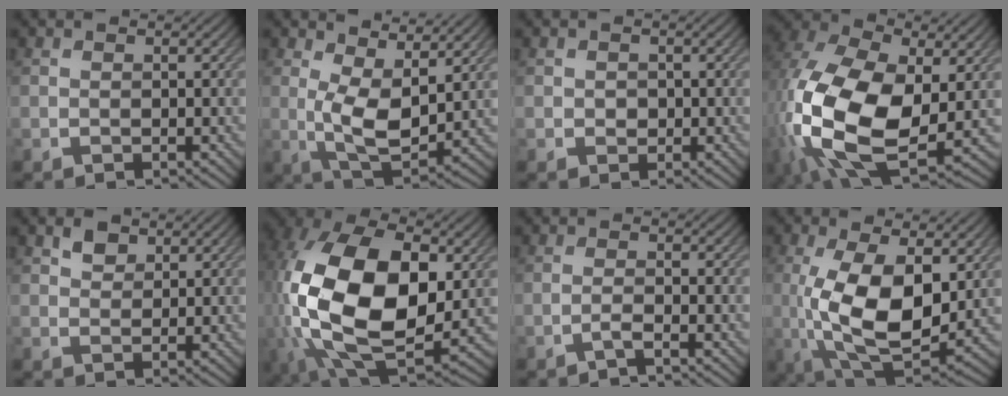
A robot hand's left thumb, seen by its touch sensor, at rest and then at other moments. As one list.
[{"total": 7.3, "force": [2.4, 3.2, 6.1], "torque": [-0.125, -0.007, 0.041]}, {"total": 1.2, "force": [0.1, 1.1, 0.2], "torque": [-0.007, -0.005, -0.004]}, {"total": 18.7, "force": [-2.2, 11.4, 14.7], "torque": [-0.342, -0.032, -0.024]}, {"total": 2.0, "force": [1.6, 1.1, 0.7], "torque": [-0.016, 0.002, 0.028]}, {"total": 20.2, "force": [2.0, 13.1, 15.3], "torque": [-0.360, -0.041, 0.069]}, {"total": 1.5, "force": [-1.0, 0.0, 1.1], "torque": [-0.018, 0.010, -0.033]}, {"total": 13.3, "force": [0.8, 6.6, 11.6], "torque": [-0.244, -0.011, 0.021]}]